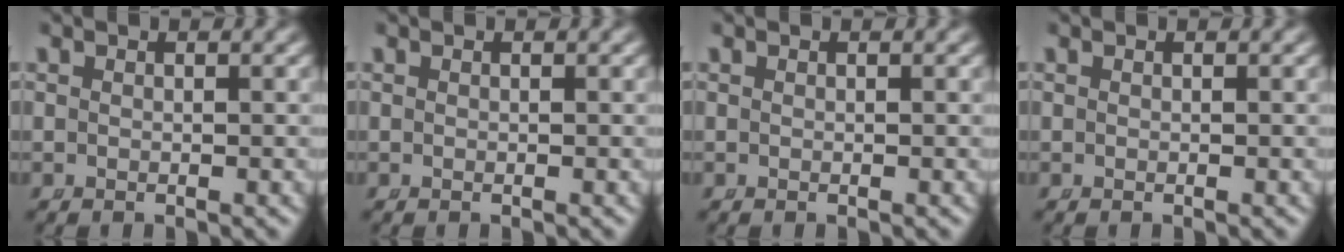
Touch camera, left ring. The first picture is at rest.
{"total": 0.0}
{"total": 0.0}
{"total": 0.0}